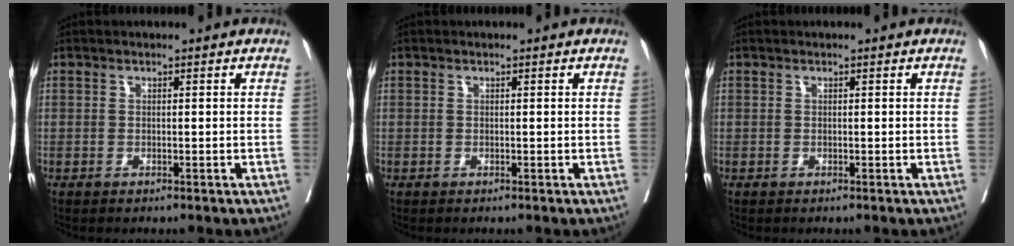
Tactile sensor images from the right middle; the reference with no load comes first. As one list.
[{"total": 0.0}, {"total": 0.0}]